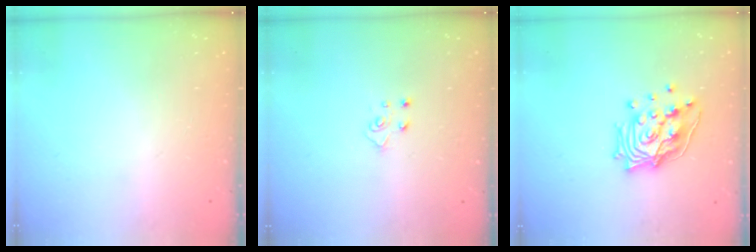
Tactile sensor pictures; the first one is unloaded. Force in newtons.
{"total": 4.3, "press": 4.2, "slide": 0.4}
{"total": 15.3, "press": 15.1, "slide": 2.7}